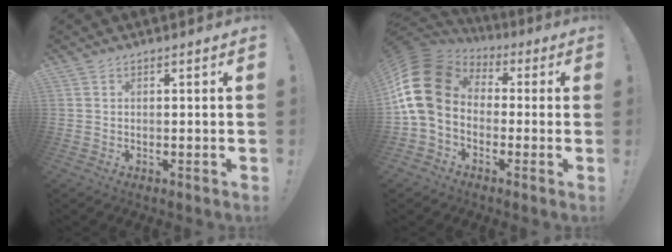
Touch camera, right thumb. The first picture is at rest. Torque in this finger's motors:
{"motor_torque": [2.65, 2.35, 0.49, -0.15, 0.50]}